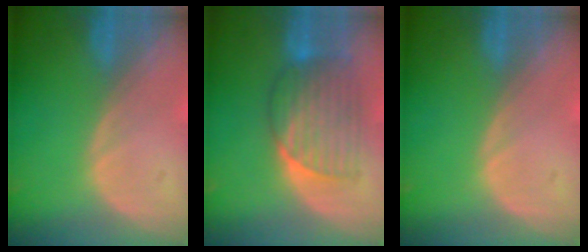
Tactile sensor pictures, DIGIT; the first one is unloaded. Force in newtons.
{"total": 7.1, "press": 7.1, "slide": 0.3}
{"total": 0.0}